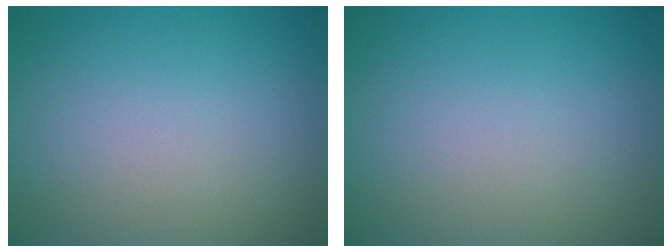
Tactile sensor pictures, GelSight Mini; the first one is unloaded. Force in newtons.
{"total": 0.0}